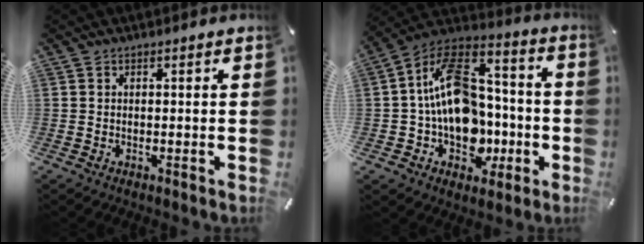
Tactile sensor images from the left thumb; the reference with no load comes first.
{"total": 20.2, "force": [-1.1, 15.2, 13.3], "torque": [-0.232, 0.005, -0.009]}